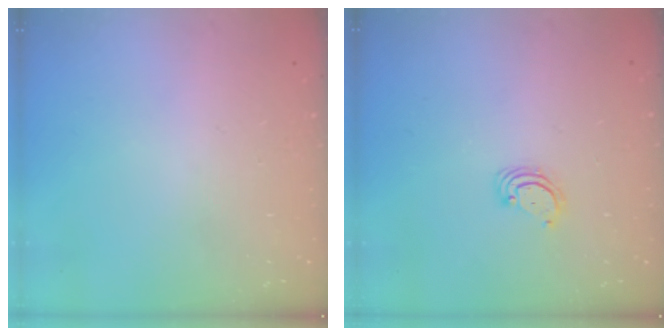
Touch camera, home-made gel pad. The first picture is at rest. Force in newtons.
{"total": 3.6, "press": 3.6, "slide": 0.4}